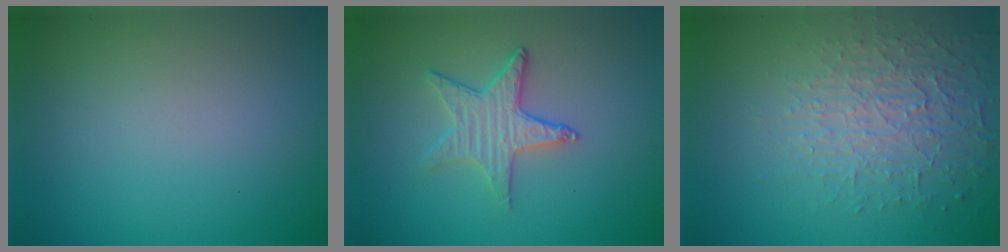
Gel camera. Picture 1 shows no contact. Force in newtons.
{"total": 3.2, "press": 3.0, "slide": 1.2}
{"total": 3.7, "press": 3.2, "slide": 1.7}